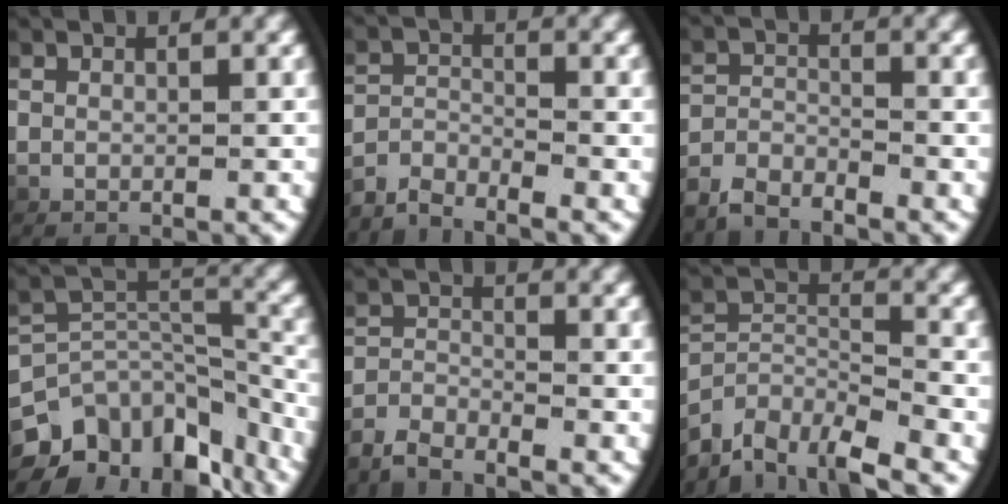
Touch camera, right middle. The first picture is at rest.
{"total": 3.2, "force": [-3.1, 0.2, 0.7], "torque": [-0.010, -0.003, -0.059]}
{"total": 3.3, "force": [-3.2, 0.5, 0.5], "torque": [-0.008, 0.000, -0.060]}
{"total": 12.0, "force": [-5.2, 8.5, 6.8], "torque": [-0.115, -0.035, -0.076]}
{"total": 3.0, "force": [-2.9, 0.3, 0.7], "torque": [-0.013, -0.002, -0.056]}
{"total": 7.9, "force": [-4.9, 4.5, 4.3], "torque": [-0.086, -0.034, -0.072]}